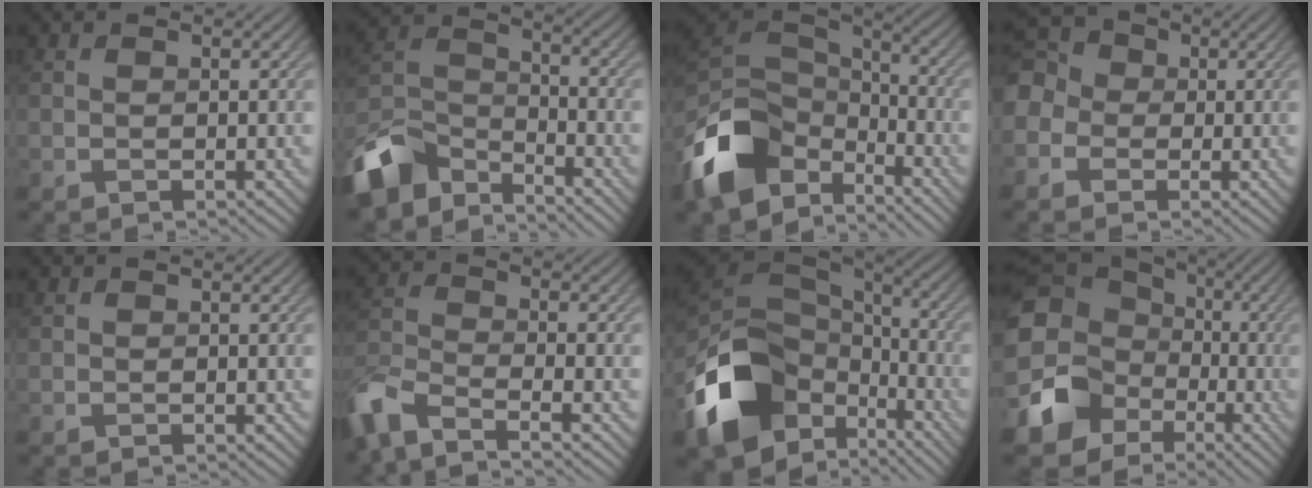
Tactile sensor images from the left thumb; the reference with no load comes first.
{"total": 11.0, "force": [-8.2, 5.2, 5.3], "torque": [-0.126, -0.008, -0.172]}
{"total": 13.8, "force": [-7.0, 8.8, 8.1], "torque": [-0.212, -0.022, -0.133]}
{"total": 6.6, "force": [-1.2, 6.0, 2.6], "torque": [-0.107, 0.008, -0.045]}
{"total": 0.0}
{"total": 7.9, "force": [-6.1, 2.2, 4.4], "torque": [-0.108, -0.015, -0.130]}
{"total": 15.8, "force": [-6.8, 10.7, 9.5], "torque": [-0.222, -0.037, -0.119]}
{"total": 16.1, "force": [-3.2, 13.6, 8.0], "torque": [-0.222, -0.043, -0.059]}